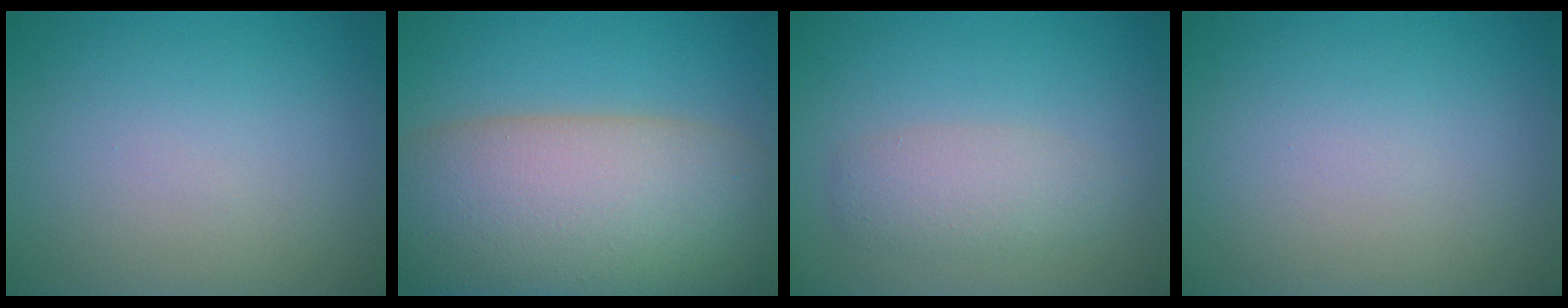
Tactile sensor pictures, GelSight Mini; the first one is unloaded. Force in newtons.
{"total": 13.7, "press": 13.7, "slide": 0.9}
{"total": 3.0, "press": 3.0, "slide": 0.2}
{"total": 0.0}